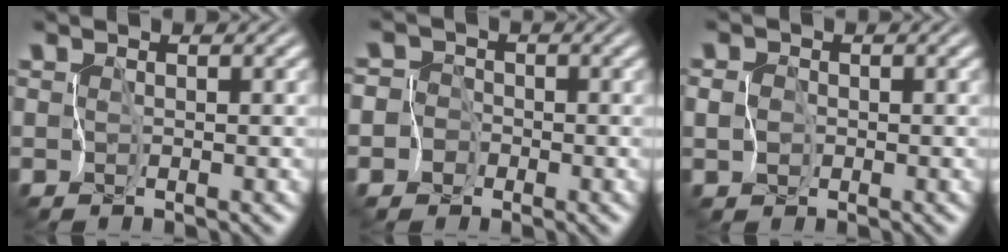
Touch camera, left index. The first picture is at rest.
{"total": 5.6, "force": [-3.0, 4.7, 0.6], "torque": [-0.006, -0.002, -0.074]}
{"total": 1.7, "force": [-0.3, 1.5, 0.6], "torque": [-0.006, 0.003, -0.015]}